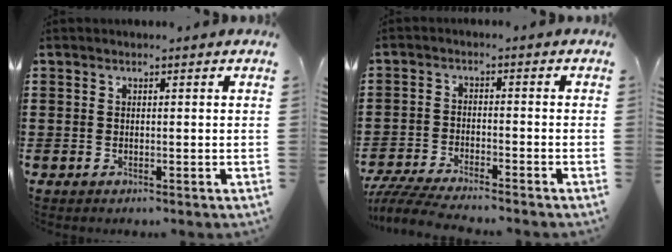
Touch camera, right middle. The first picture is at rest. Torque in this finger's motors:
{"motor_torque": [1.66, -0.47, 0.25, 0.06]}